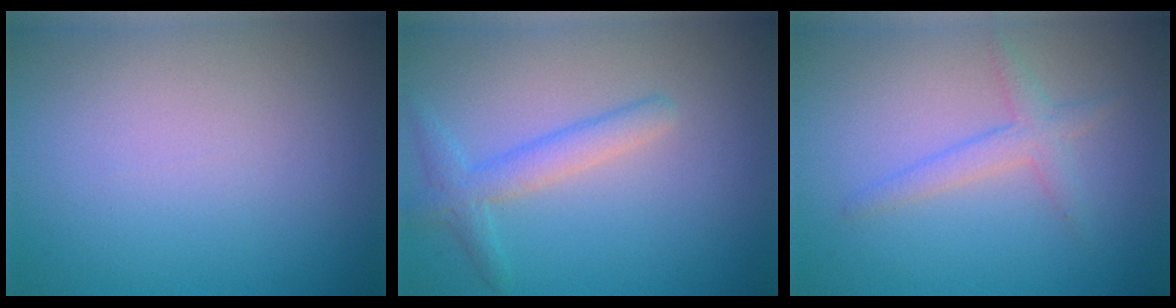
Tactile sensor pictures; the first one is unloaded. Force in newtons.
{"total": 2.5, "press": 2.5, "slide": 0.1}
{"total": 2.0, "press": 2.0, "slide": 0.1}